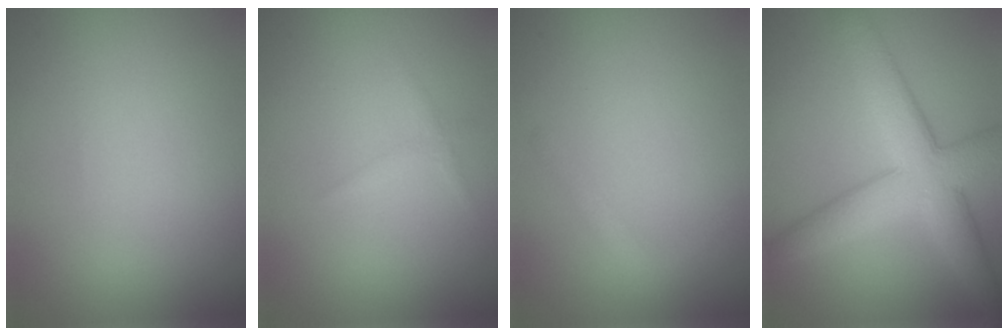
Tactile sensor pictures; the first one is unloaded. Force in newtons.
{"total": 0.8, "press": 0.8, "slide": 0.1}
{"total": 1.3, "press": 1.3, "slide": 0.1}
{"total": 7.7, "press": 7.7, "slide": 0.4}